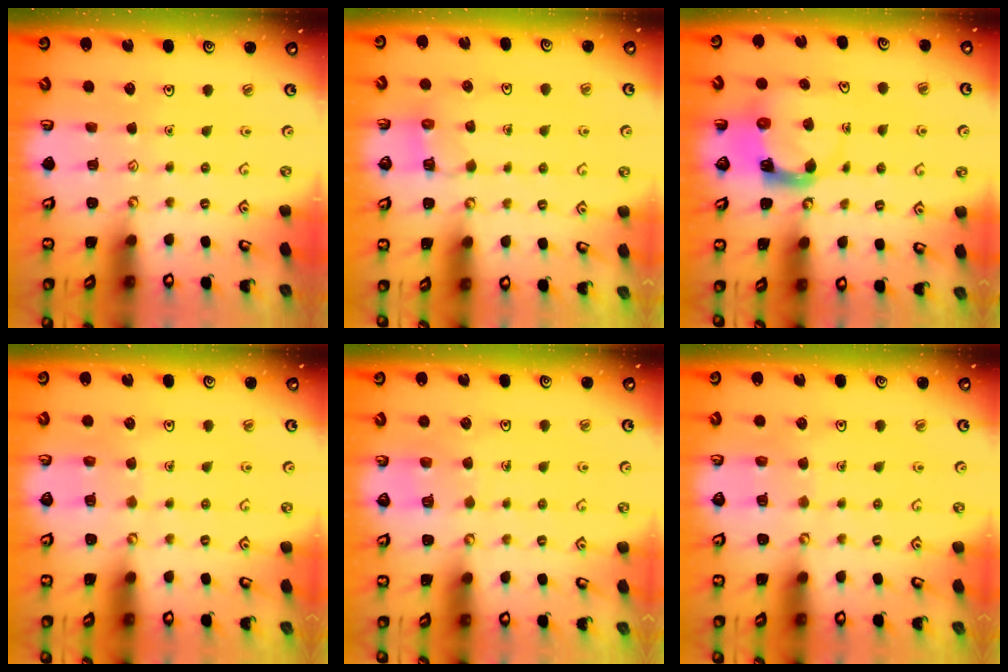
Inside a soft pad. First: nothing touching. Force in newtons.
{"total": 3.4, "press": 3.4, "slide": 0.2}
{"total": 3.9, "press": 3.8, "slide": 0.6}
{"total": 4.3, "press": 4.3, "slide": 0.4}
{"total": 5.8, "press": 5.8, "slide": 0.5}
{"total": 4.3, "press": 4.3, "slide": 0.4}